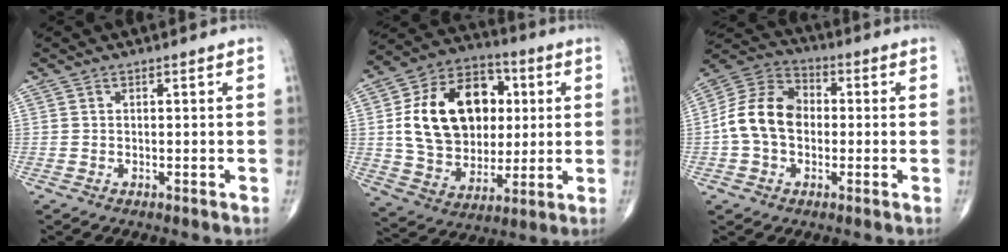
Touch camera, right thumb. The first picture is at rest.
{"total": 22.2, "force": [3.4, 16.2, 14.8], "torque": [-0.221, 0.010, 0.067]}
{"total": 12.4, "force": [-0.7, 9.2, 8.2], "torque": [-0.142, 0.039, -0.023]}